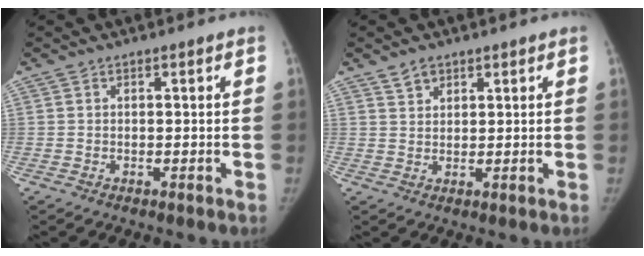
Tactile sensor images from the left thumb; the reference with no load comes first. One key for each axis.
{"total": 2.5, "fx": 1.9, "fy": 1.5, "fz": 0.7, "tx": -0.002, "ty": -0.009, "tz": 0.036}